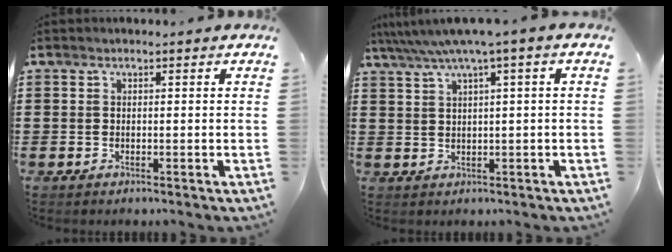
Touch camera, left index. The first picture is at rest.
{"total": 3.9, "force": [1.6, -0.3, 3.5], "torque": [-0.071, -0.011, 0.023]}